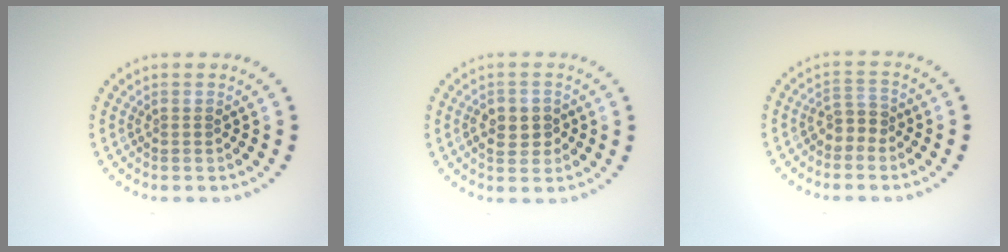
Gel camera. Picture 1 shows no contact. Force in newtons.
{"total": 2.8, "press": 2.7, "slide": 0.5}
{"total": 2.0, "press": 1.7, "slide": 1.1}